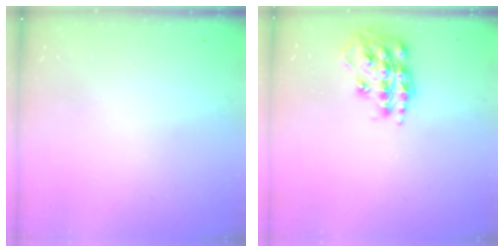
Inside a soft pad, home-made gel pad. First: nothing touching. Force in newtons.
{"total": 15.5, "press": 15.4, "slide": 1.3}